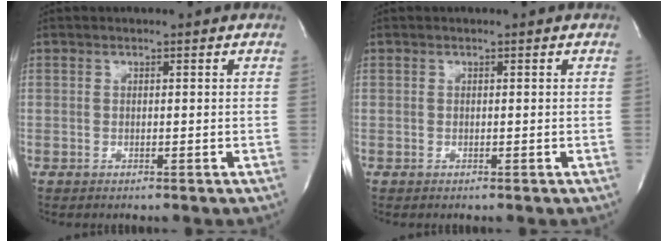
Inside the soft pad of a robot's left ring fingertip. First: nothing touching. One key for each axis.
{"total": 0.0}